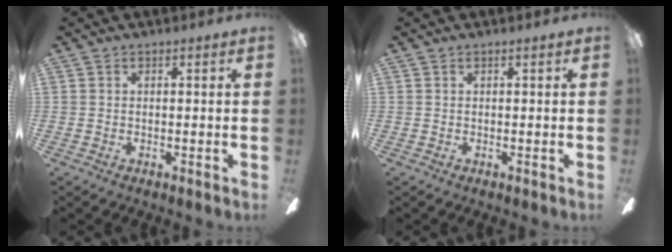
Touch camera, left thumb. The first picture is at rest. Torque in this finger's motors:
{"motor_torque": [0.00, 0.00, 0.05, 0.20, 0.00]}